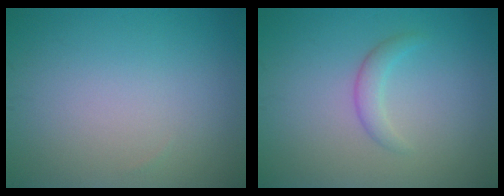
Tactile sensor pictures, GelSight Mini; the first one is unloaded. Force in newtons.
{"total": 1.7, "press": 1.7, "slide": 0.2}